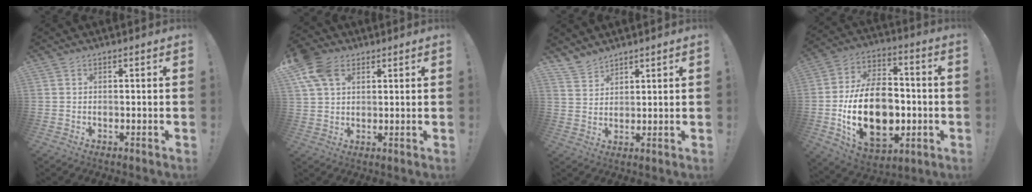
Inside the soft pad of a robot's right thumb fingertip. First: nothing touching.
{"total": 10.4, "force": [4.8, 7.0, 6.0], "torque": [-0.115, -0.011, 0.092]}
{"total": 5.0, "force": [4.6, 1.9, 0.8], "torque": [-0.020, -0.030, 0.090]}
{"total": 25.3, "force": [-4.0, 16.8, 18.5], "torque": [-0.336, 0.017, -0.051]}